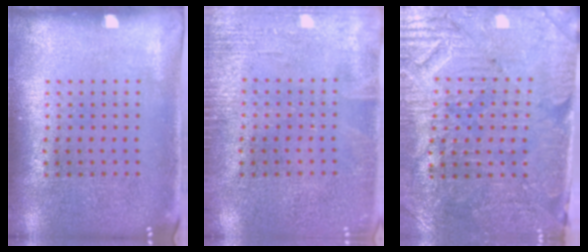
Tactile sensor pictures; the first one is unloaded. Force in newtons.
{"total": 2.2, "press": 2.2, "slide": 0.3}
{"total": 3.5, "press": 3.3, "slide": 1.2}